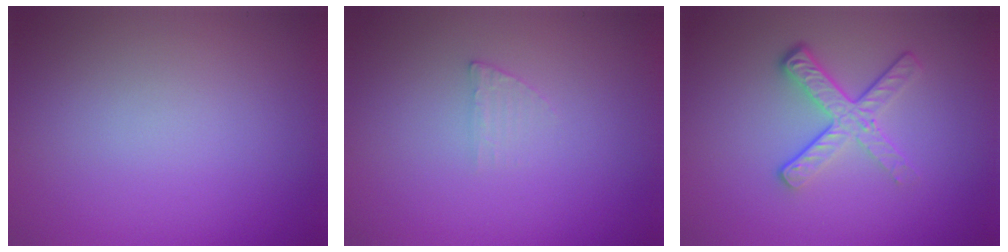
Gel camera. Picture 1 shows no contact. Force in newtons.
{"total": 1.0, "press": 1.0, "slide": 0.2}
{"total": 4.1, "press": 2.7, "slide": 3.0}